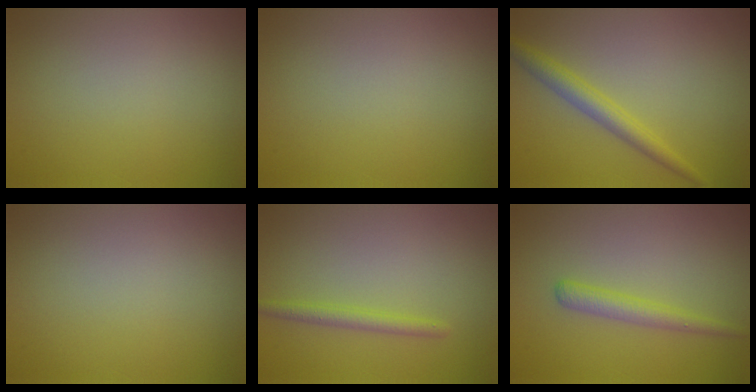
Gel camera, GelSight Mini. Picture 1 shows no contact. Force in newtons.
{"total": 0.0}
{"total": 2.7, "press": 2.7, "slide": 0.1}
{"total": 0.0}
{"total": 1.7, "press": 1.7, "slide": 0.0}
{"total": 2.0, "press": 2.0, "slide": 0.1}